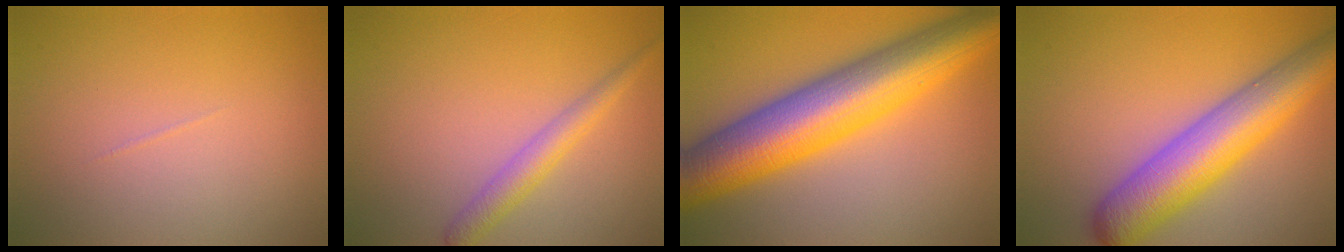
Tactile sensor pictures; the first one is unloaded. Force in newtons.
{"total": 2.5, "press": 2.5, "slide": 0.1}
{"total": 12.3, "press": 12.3, "slide": 0.1}
{"total": 8.5, "press": 8.5, "slide": 0.3}